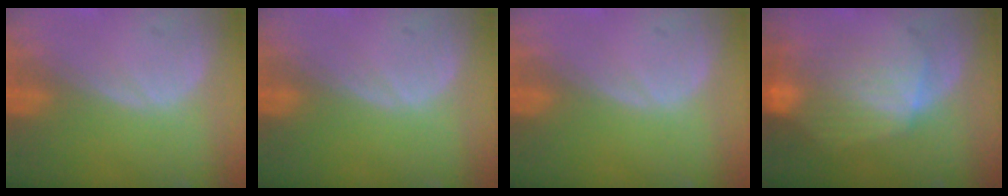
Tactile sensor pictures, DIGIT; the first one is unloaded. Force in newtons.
{"total": 0.0}
{"total": 0.0}
{"total": 8.9, "press": 8.2, "slide": 3.4}